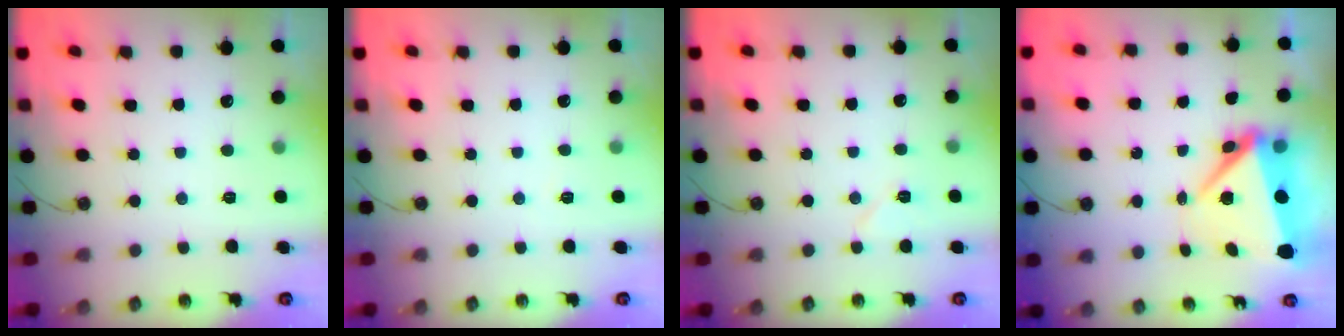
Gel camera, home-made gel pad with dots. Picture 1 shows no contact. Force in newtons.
{"total": 3.4, "press": 2.7, "slide": 2.1}
{"total": 6.1, "press": 5.5, "slide": 2.6}
{"total": 8.9, "press": 8.9, "slide": 0.8}